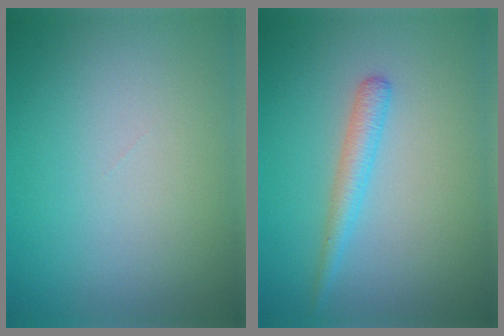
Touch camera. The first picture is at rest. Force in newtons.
{"total": 1.9, "press": 1.9, "slide": 0.1}